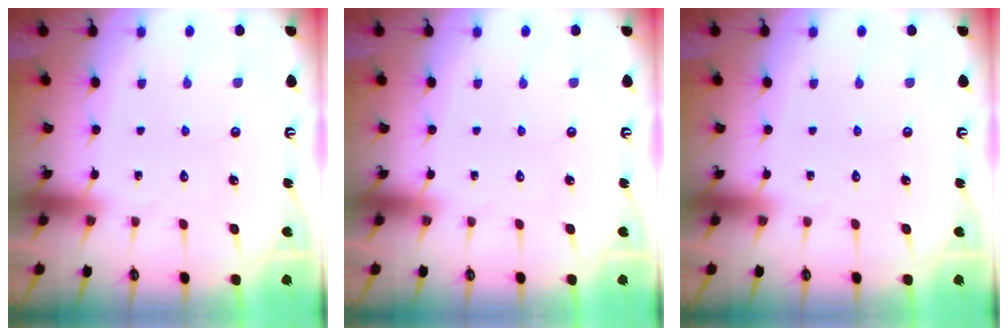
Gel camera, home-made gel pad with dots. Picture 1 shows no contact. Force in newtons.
{"total": 0.0}
{"total": 0.0}